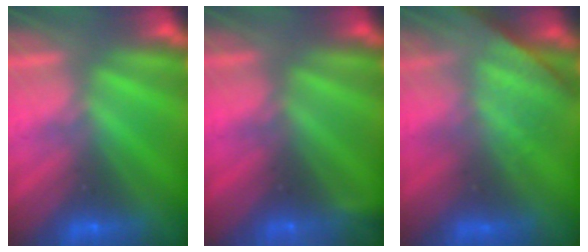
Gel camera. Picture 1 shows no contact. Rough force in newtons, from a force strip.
{"total": 2.4}
{"total": 8.7}